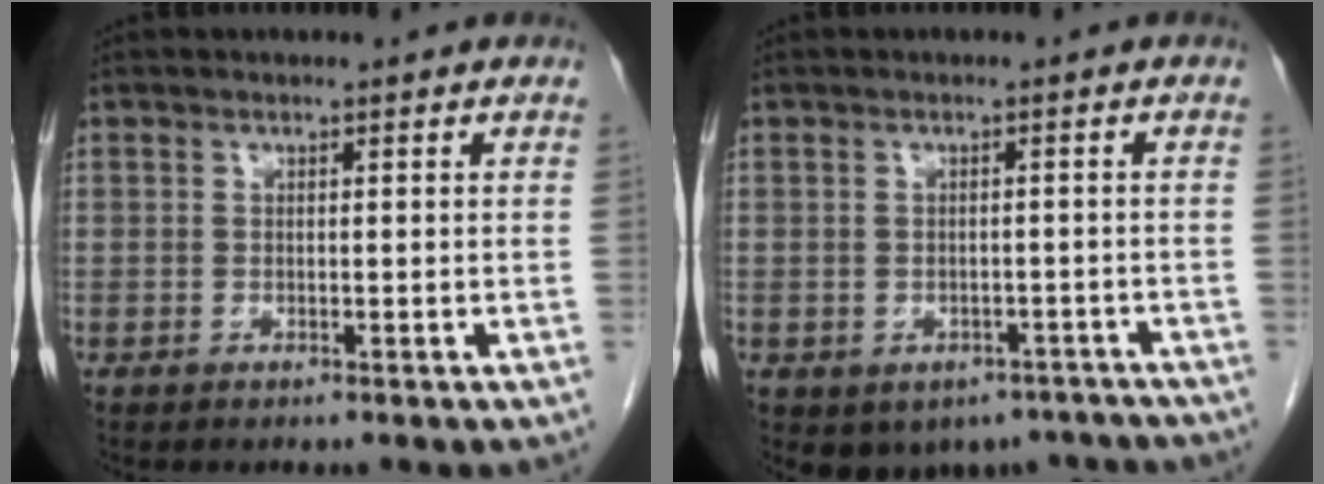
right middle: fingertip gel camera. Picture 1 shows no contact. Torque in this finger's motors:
{"motor_torque": [0.32, -0.32, 0.06, 0.05]}